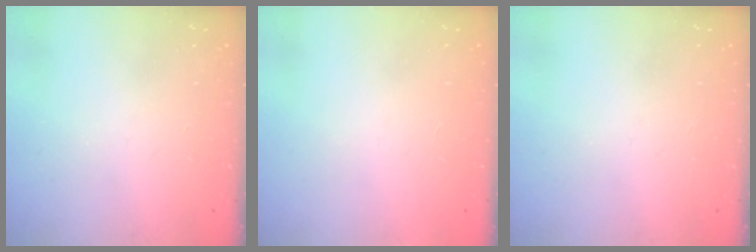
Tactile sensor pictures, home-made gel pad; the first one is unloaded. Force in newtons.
{"total": 1.5, "press": 1.5, "slide": 0.1}
{"total": 0.0}